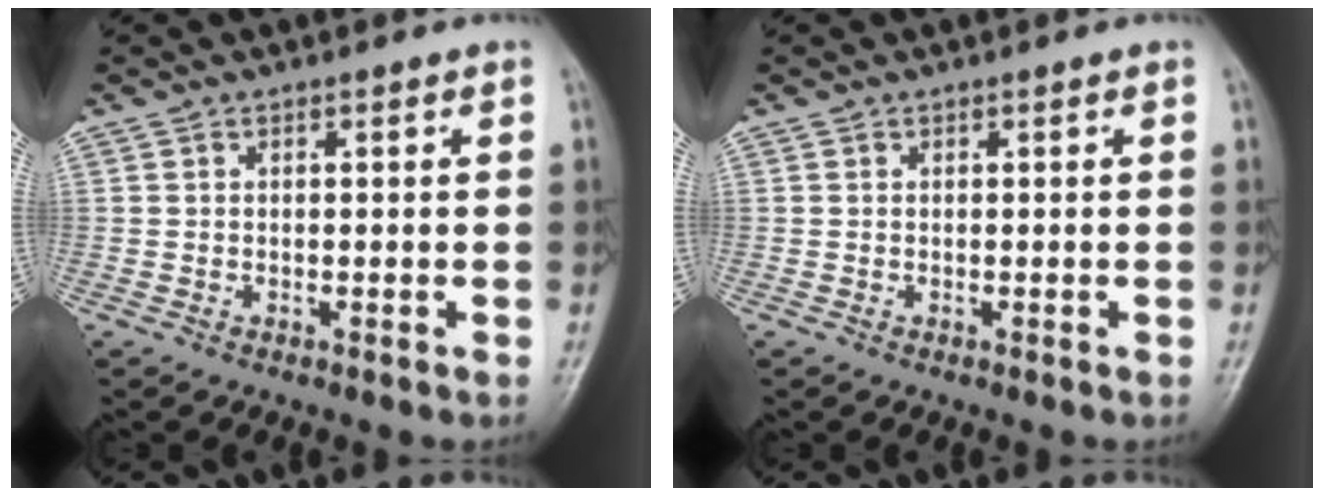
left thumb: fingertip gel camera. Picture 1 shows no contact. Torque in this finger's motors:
{"motor_torque": [0.04, -0.01, 0.00, -0.01, 0.00]}